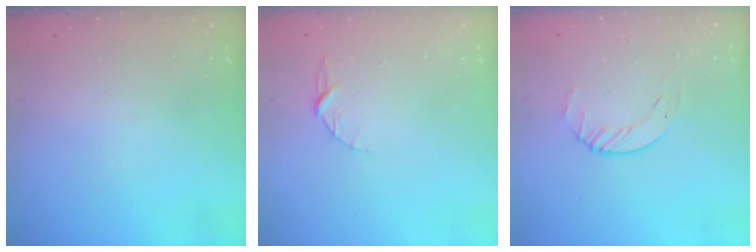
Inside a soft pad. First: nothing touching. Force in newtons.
{"total": 3.4, "press": 3.3, "slide": 0.4}
{"total": 3.4, "press": 3.4, "slide": 0.4}